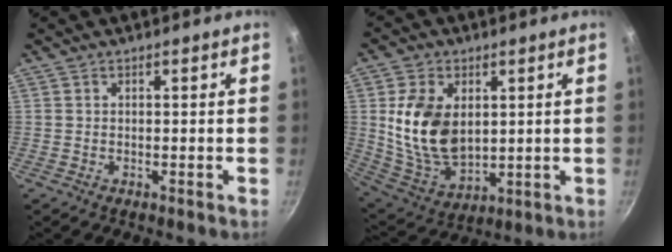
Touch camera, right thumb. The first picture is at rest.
{"total": 14.8, "force": [2.4, 9.8, 10.9], "torque": [-0.187, -0.027, 0.060]}